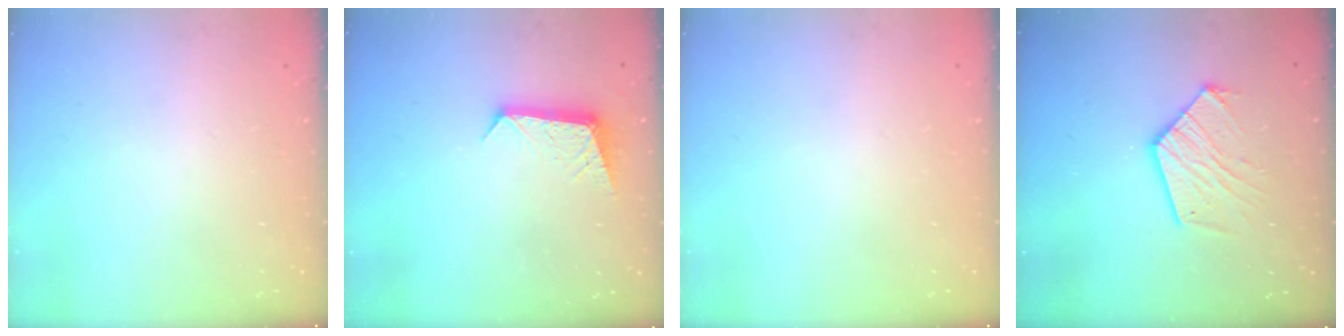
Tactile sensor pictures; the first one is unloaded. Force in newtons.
{"total": 8.2, "press": 8.2, "slide": 0.9}
{"total": 0.0}
{"total": 13.4, "press": 13.3, "slide": 1.2}